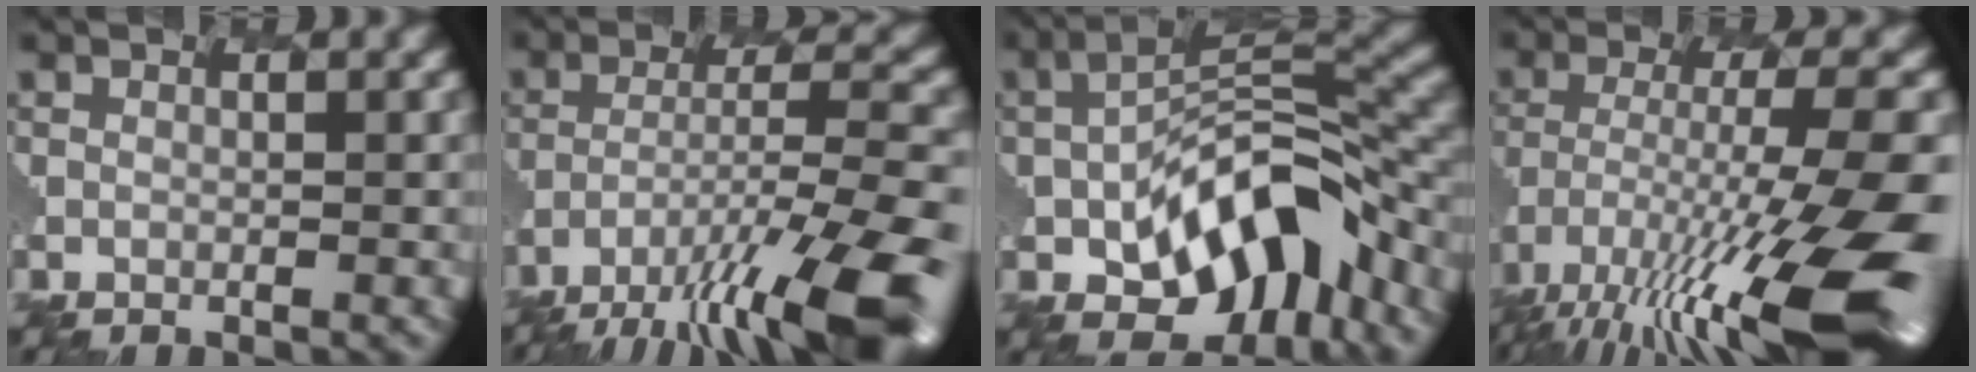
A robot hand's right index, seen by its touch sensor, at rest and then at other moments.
{"total": 13.8, "force": [-9.2, 3.2, 9.8], "torque": [-0.198, -0.011, -0.142]}
{"total": 11.7, "force": [-4.4, 5.9, 9.1], "torque": [-0.159, -0.009, -0.071]}
{"total": 15.3, "force": [-7.3, 3.5, 13.0], "torque": [-0.245, -0.005, -0.116]}